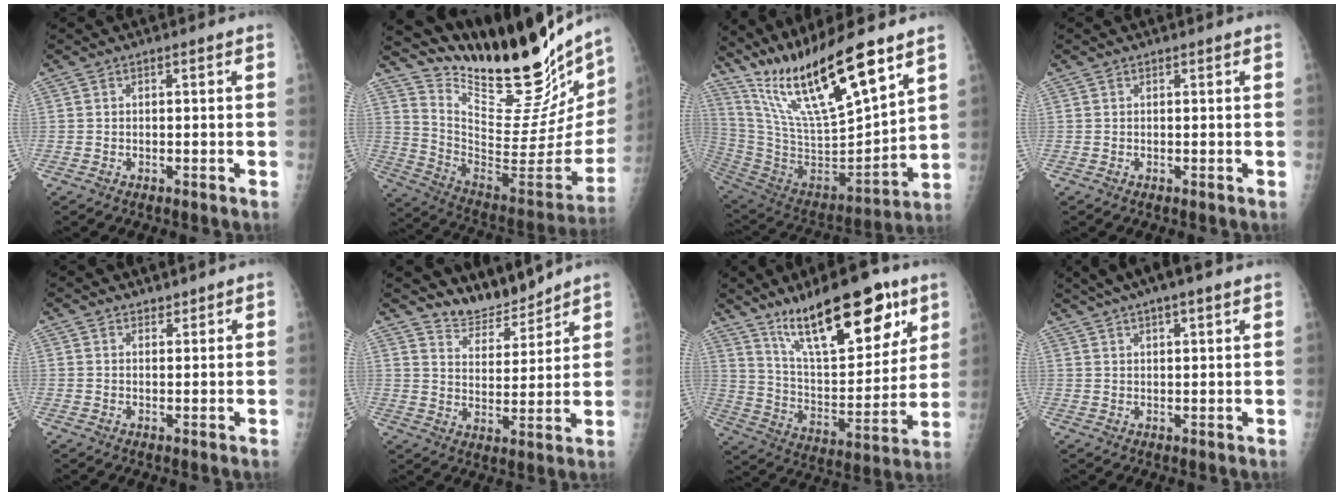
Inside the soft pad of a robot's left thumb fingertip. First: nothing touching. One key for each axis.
{"total": 33.2, "fx": 27.4, "fy": 8.2, "fz": 16.8, "tx": -0.245, "ty": -0.162, "tz": 0.403}
{"total": 24.1, "fx": 16.5, "fy": 4.7, "fz": 16.8, "tx": -0.288, "ty": -0.069, "tz": 0.312}
{"total": 0.0}
{"total": 1.9, "fx": 1.8, "fy": 0.7, "fz": 0.2, "tx": 0.011, "ty": -0.013, "tz": 0.026}
{"total": 7.9, "fx": 7.7, "fy": 1.8, "fz": 0.6, "tx": 0.008, "ty": -0.057, "tz": 0.147}
{"total": 23.5, "fx": 14.5, "fy": 8.3, "fz": 16.4, "tx": -0.219, "ty": -0.060, "tz": 0.248}
{"total": 11.1, "fx": 8.1, "fy": 2.4, "fz": 7.1, "tx": -0.101, "ty": 0.012, "tz": 0.130}